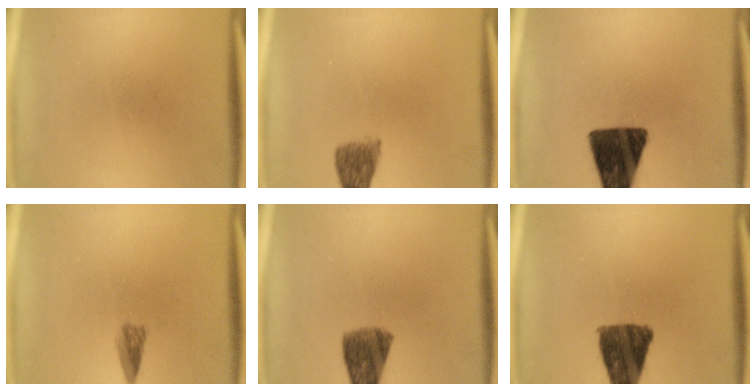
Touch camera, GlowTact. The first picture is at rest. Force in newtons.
{"total": 4.7}
{"total": 14.8}
{"total": 2.0}
{"total": 7.4}
{"total": 10.8}